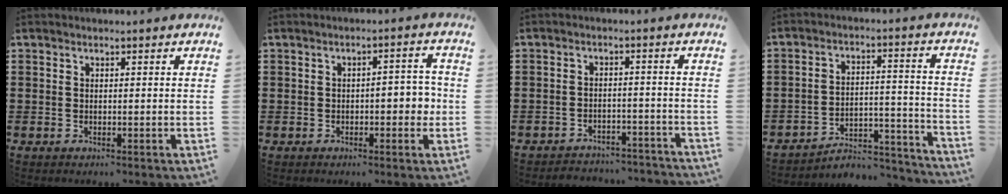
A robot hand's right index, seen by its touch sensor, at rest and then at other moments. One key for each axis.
{"total": 3.6, "fx": -0.9, "fy": 1.5, "fz": 3.1, "tx": -0.046, "ty": 0.004, "tz": -0.020}
{"total": 3.3, "fx": -3.3, "fy": 0.3, "fz": 0.1, "tx": -0.008, "ty": 0.001, "tz": -0.070}
{"total": 4.9, "fx": -4.5, "fy": 1.3, "fz": 1.5, "tx": -0.027, "ty": 0.002, "tz": -0.092}